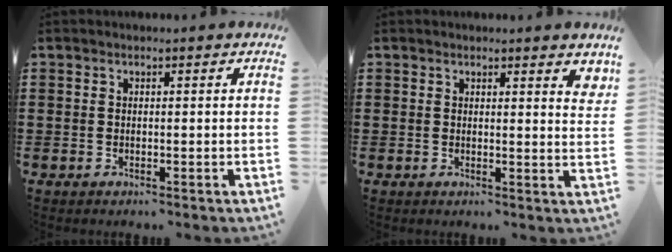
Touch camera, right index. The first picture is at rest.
{"total": 1.5, "force": [1.4, 0.1, 0.6], "torque": [0.000, -0.006, 0.023]}